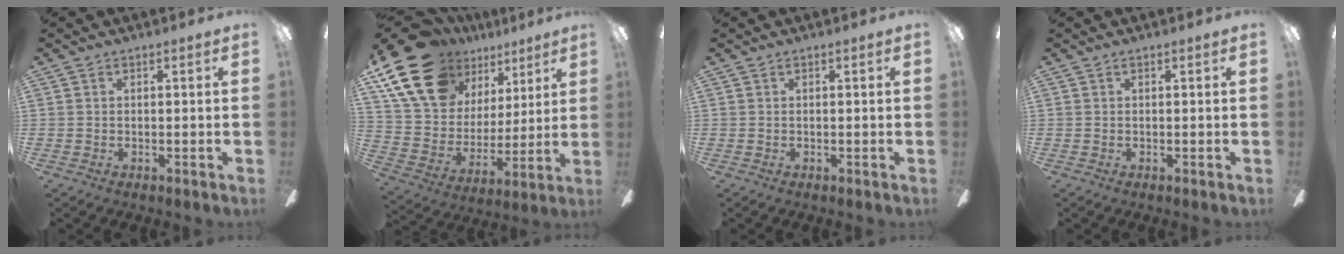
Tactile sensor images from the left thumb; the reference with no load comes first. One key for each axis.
{"total": 20.5, "fx": 13.0, "fy": 12.6, "fz": 9.7, "tx": -0.190, "ty": -0.069, "tz": 0.246}
{"total": 0.0}
{"total": 0.0}